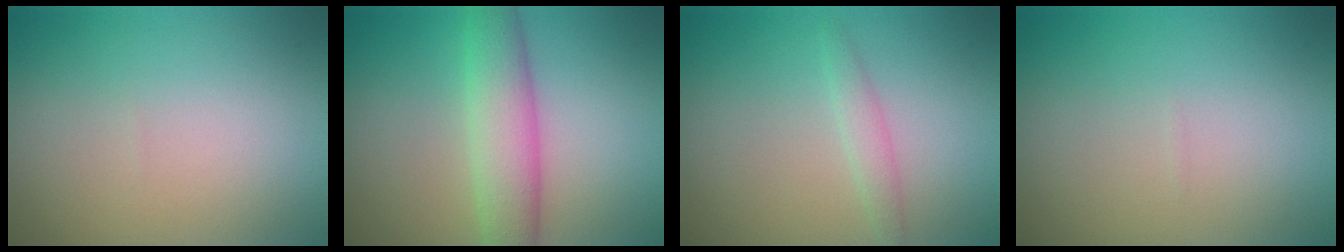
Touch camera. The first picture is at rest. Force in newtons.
{"total": 5.3, "press": 5.3, "slide": 0.2}
{"total": 1.5, "press": 1.5, "slide": 0.0}
{"total": 0.0}